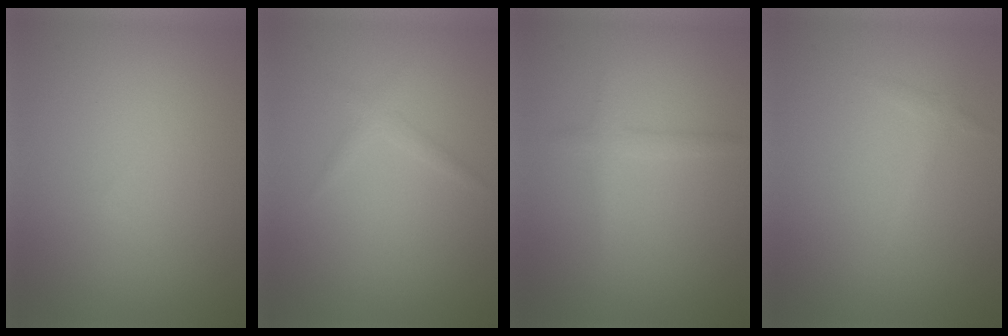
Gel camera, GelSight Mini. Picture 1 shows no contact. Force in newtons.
{"total": 1.0, "press": 1.0, "slide": 0.1}
{"total": 1.4, "press": 1.4, "slide": 0.1}
{"total": 0.9, "press": 0.9, "slide": 0.1}